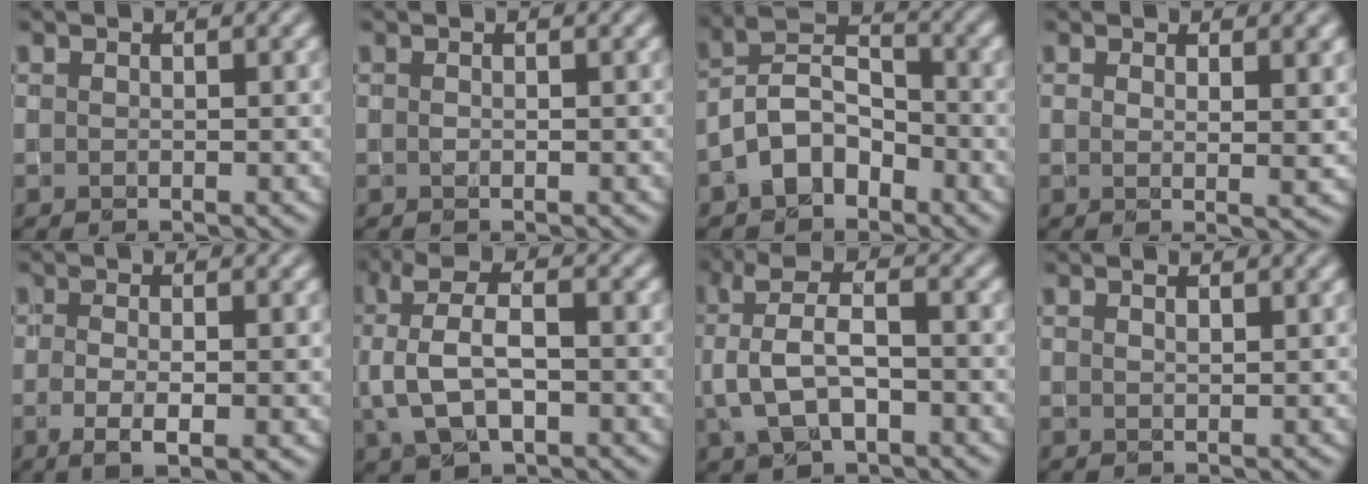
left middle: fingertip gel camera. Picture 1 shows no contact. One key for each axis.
{"total": 0.0}
{"total": 4.7, "fx": -2.6, "fy": 2.9, "fz": 2.6, "tx": -0.042, "ty": 0.014, "tz": -0.059}
{"total": 3.0, "fx": 1.0, "fy": 0.9, "fz": 2.7, "tx": -0.029, "ty": -0.003, "tz": 0.016}
{"total": 3.5, "fx": -0.7, "fy": 1.0, "fz": 3.2, "tx": -0.061, "ty": -0.009, "tz": -0.010}
{"total": 5.9, "fx": 0.4, "fy": 3.2, "fz": 4.9, "tx": -0.096, "ty": 0.010, "tz": 0.005}
{"total": 4.9, "fx": 0.0, "fy": 2.7, "fz": 4.0, "tx": -0.082, "ty": 0.012, "tz": -0.003}
{"total": 0.8, "fx": 0.8, "fy": 0.2, "fz": 0.4, "tx": -0.004, "ty": 0.004, "tz": 0.013}